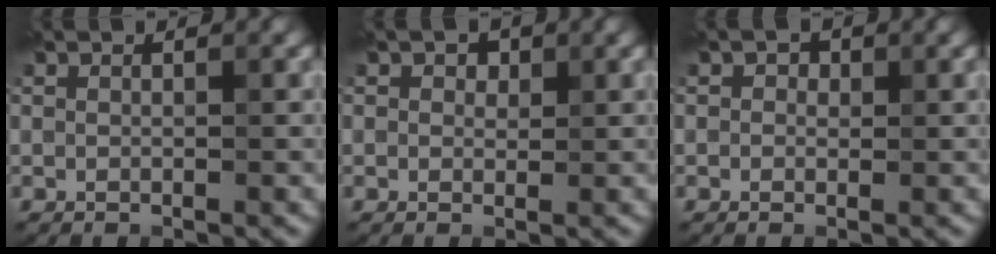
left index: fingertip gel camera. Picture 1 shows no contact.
{"total": 1.3, "force": [0.7, 0.9, 0.6], "torque": [-0.007, -0.002, 0.006]}
{"total": 1.2, "force": [0.5, 1.0, 0.6], "torque": [-0.004, -0.001, -0.004]}